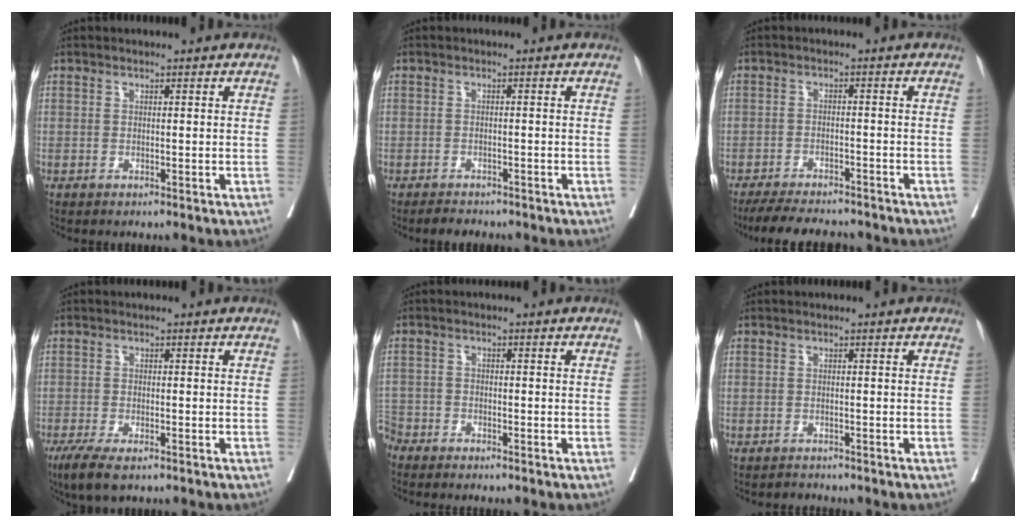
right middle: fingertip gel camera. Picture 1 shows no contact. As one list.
[{"total": 2.7, "force": [-2.4, 1.1, 0.7], "torque": [-0.014, -0.002, -0.034]}, {"total": 10.3, "force": [-9.2, 2.2, 3.9], "torque": [-0.055, -0.007, -0.135]}, {"total": 5.5, "force": [-3.7, 1.6, 3.7], "torque": [-0.066, -0.012, -0.061]}, {"total": 4.1, "force": [-3.9, 1.1, 0.6], "torque": [-0.004, -0.008, -0.079]}, {"total": 1.0, "force": [-0.9, 0.3, -0.3], "torque": [0.003, -0.003, -0.016]}]